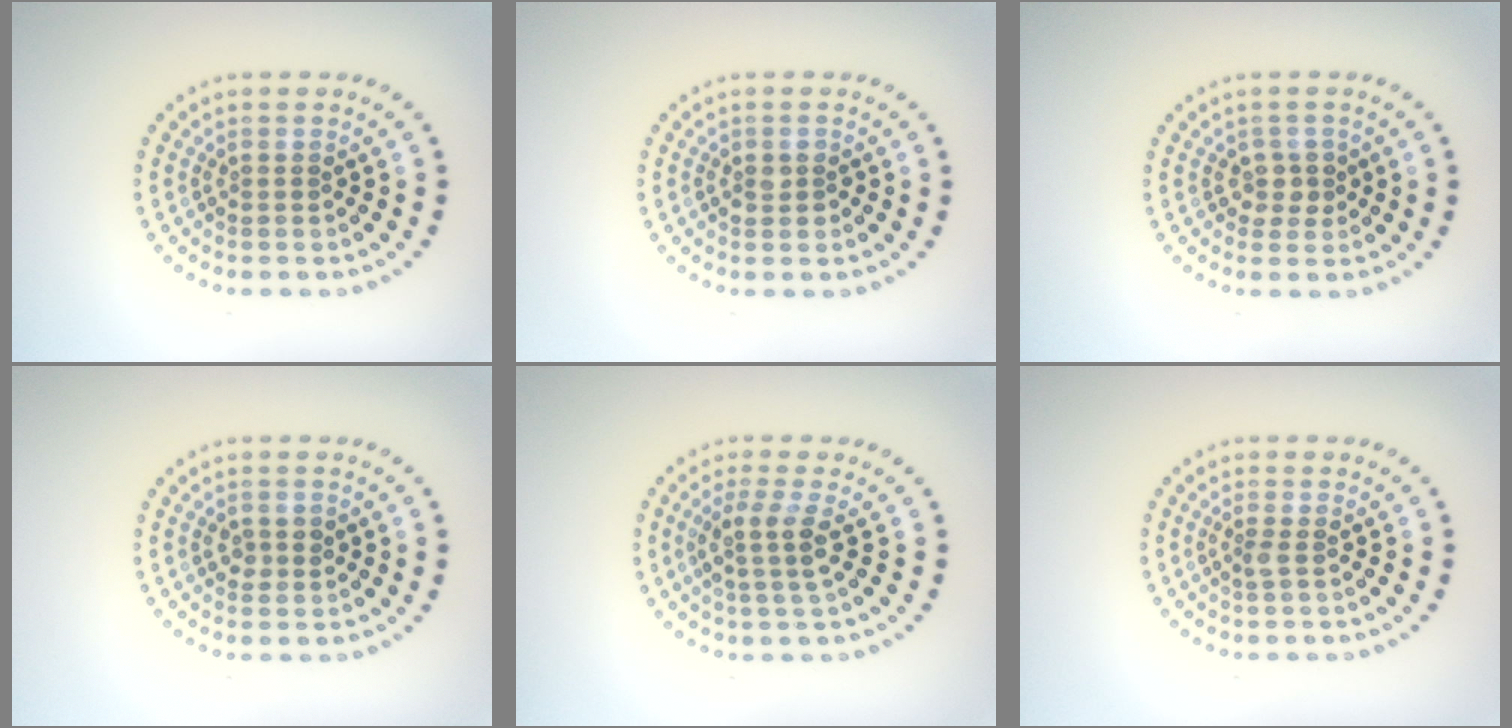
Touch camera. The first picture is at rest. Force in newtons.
{"total": 1.4, "press": 1.3, "slide": 0.4}
{"total": 1.6, "press": 1.4, "slide": 0.7}
{"total": 1.5, "press": 1.5, "slide": 0.2}
{"total": 2.7, "press": 2.2, "slide": 1.6}
{"total": 0.8, "press": 0.6, "slide": 0.5}